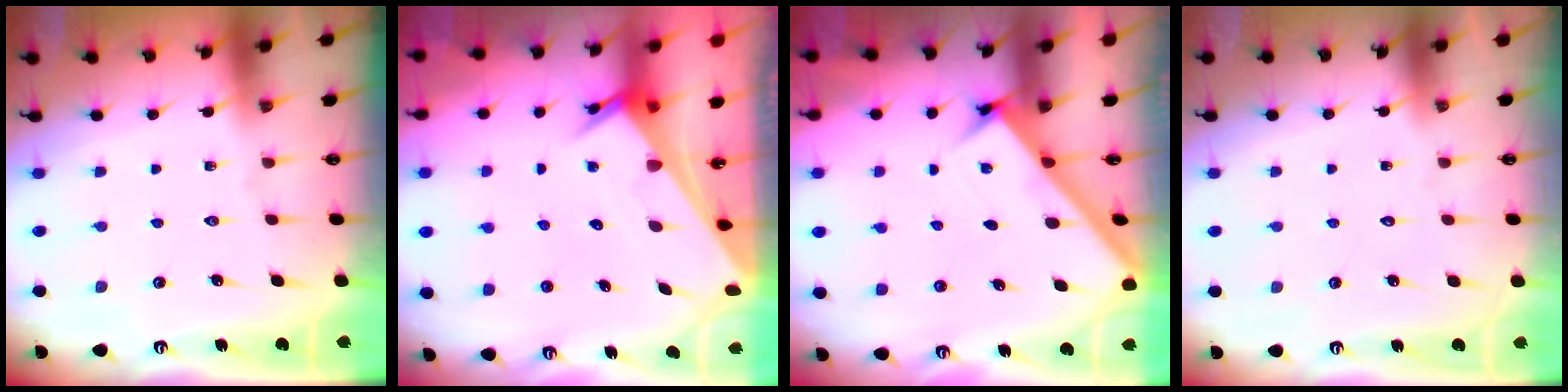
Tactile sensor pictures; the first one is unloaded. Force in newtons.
{"total": 3.2, "press": 3.2, "slide": 0.2}
{"total": 2.8, "press": 2.7, "slide": 0.4}
{"total": 1.7, "press": 1.7, "slide": 0.1}